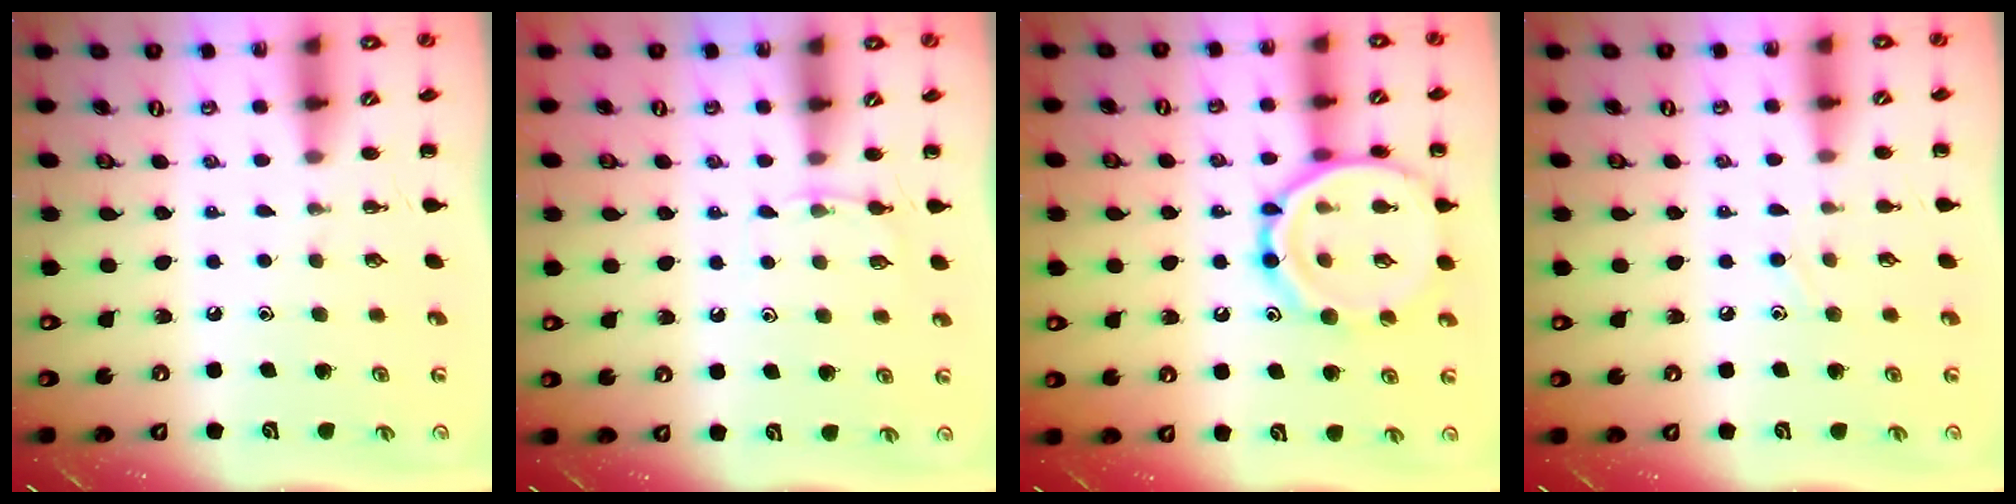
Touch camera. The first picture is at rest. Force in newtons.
{"total": 4.0, "press": 3.8, "slide": 1.3}
{"total": 16.6, "press": 16.5, "slide": 1.5}
{"total": 6.9, "press": 6.5, "slide": 2.5}